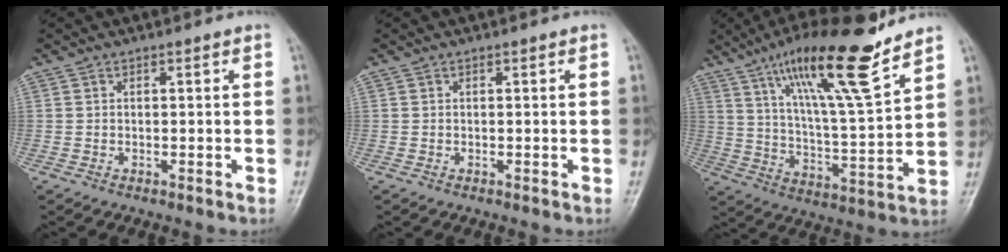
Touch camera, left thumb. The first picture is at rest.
{"total": 0.0}
{"total": 19.4, "force": [13.1, 2.9, 14.1], "torque": [-0.222, -0.064, 0.225]}